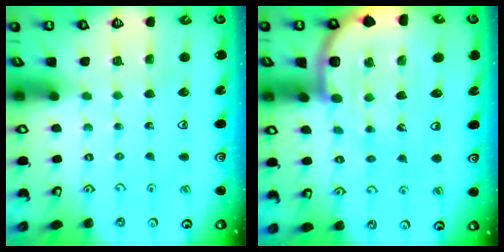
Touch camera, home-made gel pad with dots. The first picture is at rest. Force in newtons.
{"total": 10.6, "press": 10.5, "slide": 1.4}